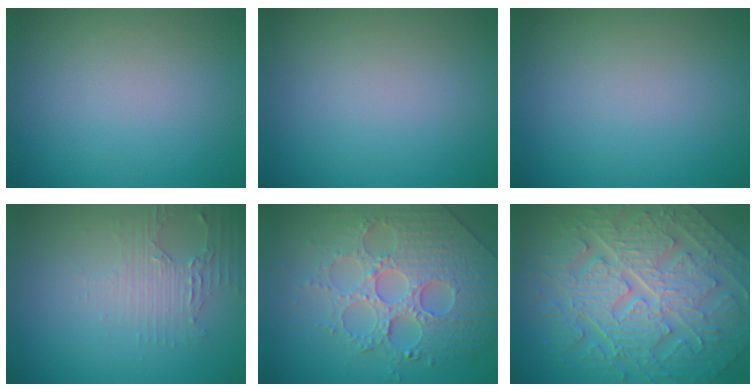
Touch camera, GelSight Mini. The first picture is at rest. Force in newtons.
{"total": 0.0}
{"total": 0.0}
{"total": 2.2, "press": 2.1, "slide": 0.6}
{"total": 6.7, "press": 5.7, "slide": 3.4}
{"total": 11.0, "press": 7.5, "slide": 8.0}